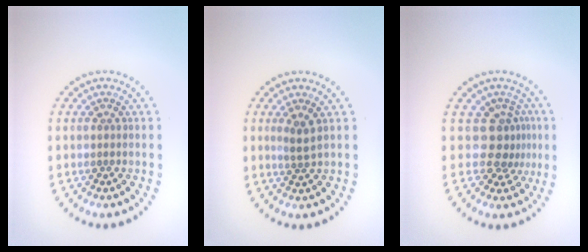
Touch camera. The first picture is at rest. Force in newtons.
{"total": 1.4, "press": 1.1, "slide": 0.9}
{"total": 2.8, "press": 2.0, "slide": 1.9}